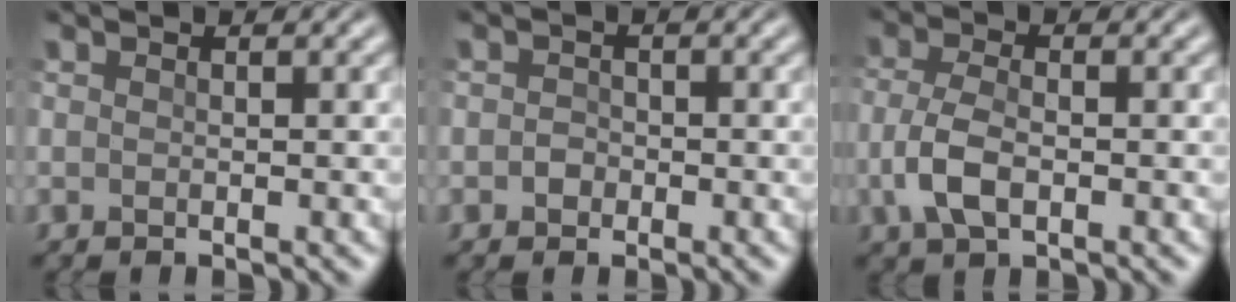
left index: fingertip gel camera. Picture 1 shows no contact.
{"total": 1.0, "force": [-0.3, 0.9, 0.3], "torque": [-0.003, -0.003, -0.009]}
{"total": 3.8, "force": [-1.0, 2.0, 3.1], "torque": [-0.071, -0.003, -0.025]}